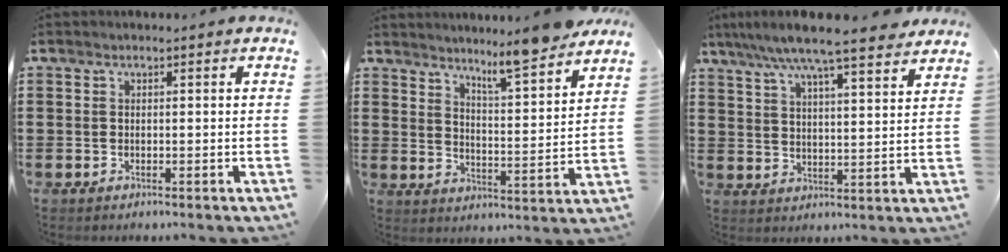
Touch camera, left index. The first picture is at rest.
{"total": 7.5, "force": [6.9, -0.4, 2.8], "torque": [-0.051, -0.052, 0.115]}
{"total": 8.0, "force": [6.9, 0.3, 4.0], "torque": [-0.099, -0.027, 0.121]}